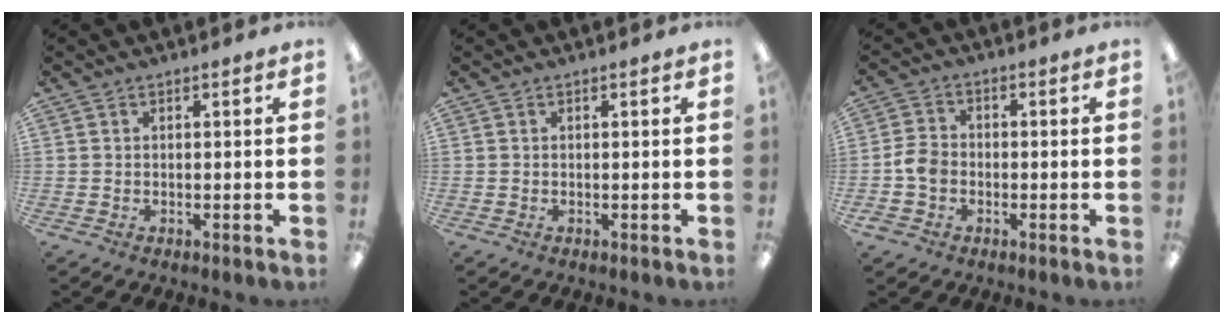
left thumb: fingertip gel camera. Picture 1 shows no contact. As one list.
[{"total": 0.0}, {"total": 5.8, "force": [-1.6, 4.8, 3.0], "torque": [-0.057, 0.015, -0.025]}]